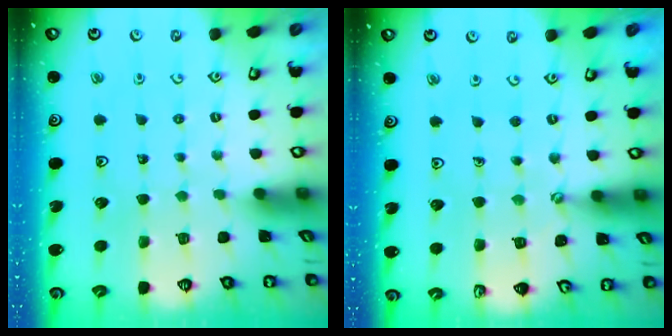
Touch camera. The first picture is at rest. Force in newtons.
{"total": 2.4, "press": 2.4, "slide": 0.3}